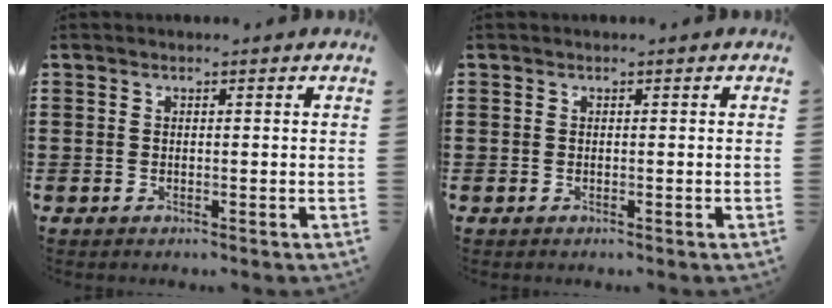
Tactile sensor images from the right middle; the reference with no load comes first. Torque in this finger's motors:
{"motor_torque": [-0.02, 0.08, -0.02, -0.01]}